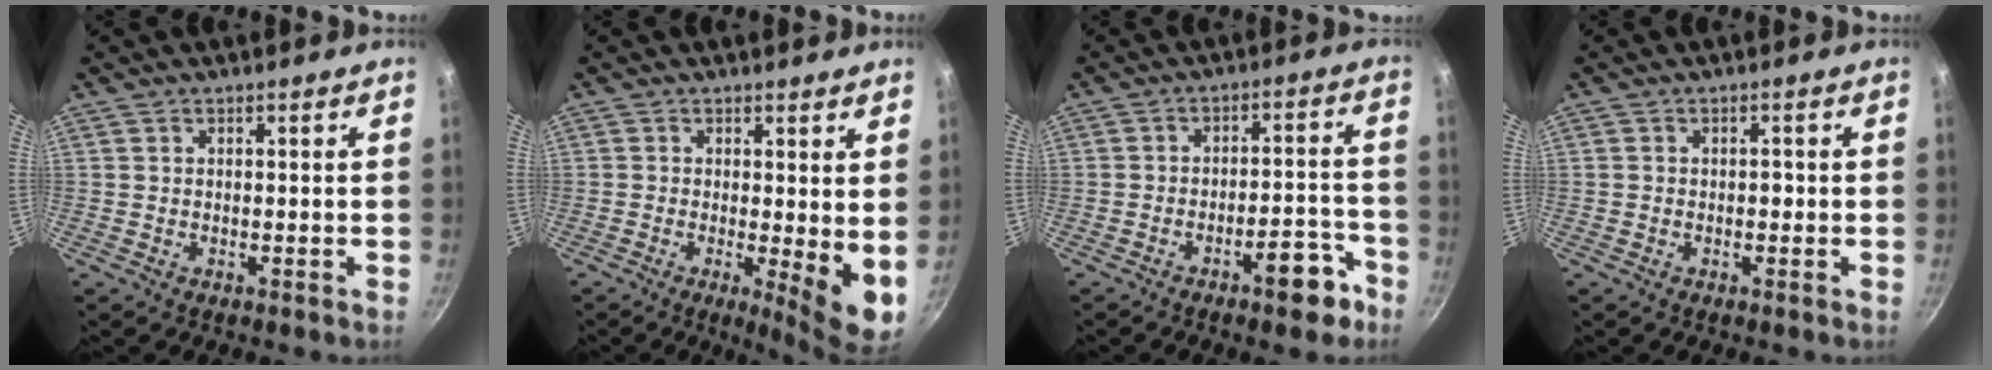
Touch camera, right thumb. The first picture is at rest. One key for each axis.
{"total": 7.2, "fx": -0.1, "fy": 2.0, "fz": 6.9, "tx": -0.089, "ty": -0.021, "tz": -0.001}
{"total": 8.5, "fx": -5.3, "fy": 3.1, "fz": 5.9, "tx": -0.057, "ty": 0.053, "tz": -0.063}
{"total": 1.2, "fx": -0.3, "fy": 0.8, "fz": 0.8, "tx": -0.008, "ty": 0.005, "tz": -0.007}